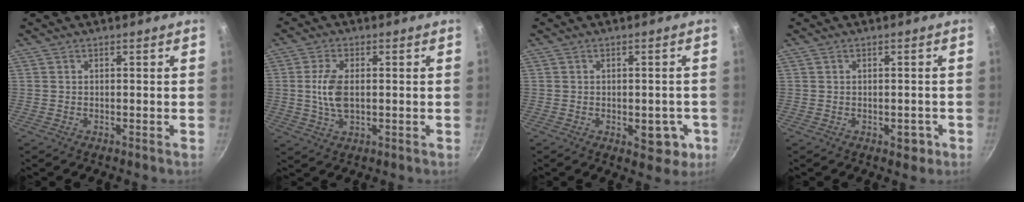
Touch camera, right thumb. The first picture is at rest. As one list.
[{"total": 6.6, "force": [0.3, 3.5, 5.6], "torque": [-0.116, -0.001, 0.007]}, {"total": 6.6, "force": [-2.0, 3.7, 5.1], "torque": [-0.031, 0.005, -0.021]}, {"total": 2.6, "force": [-1.0, 1.6, 1.9], "torque": [0.000, 0.011, -0.008]}]